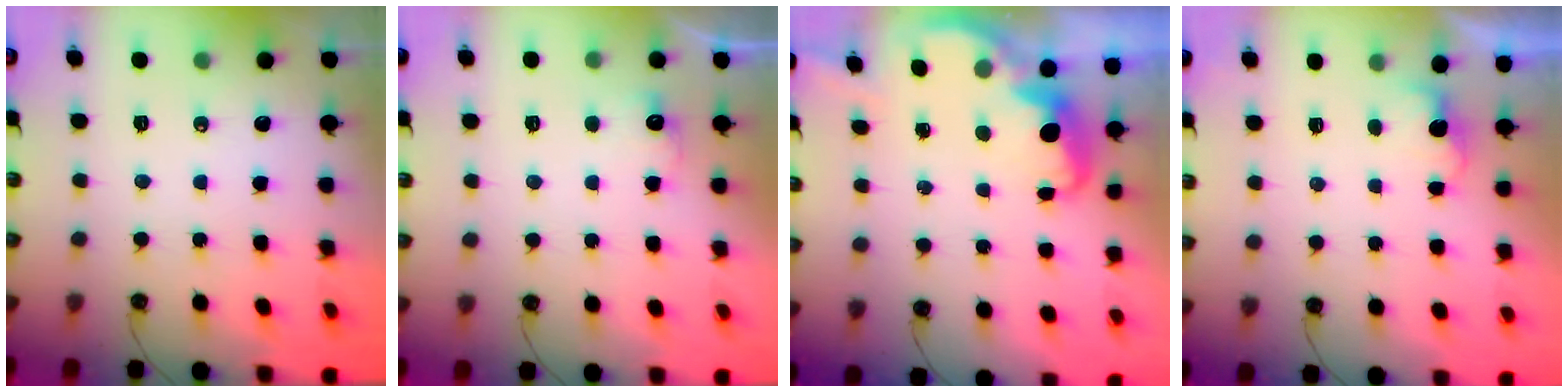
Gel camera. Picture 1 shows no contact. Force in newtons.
{"total": 5.6, "press": 5.5, "slide": 1.1}
{"total": 2.5, "press": 2.5, "slide": 0.4}
{"total": 1.5, "press": 1.3, "slide": 0.8}